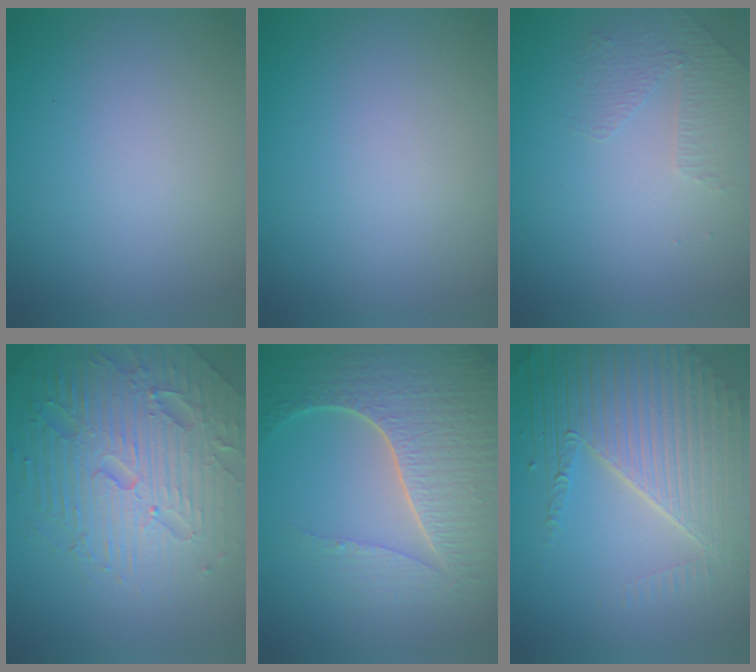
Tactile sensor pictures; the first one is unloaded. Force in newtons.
{"total": 0.0}
{"total": 1.4, "press": 0.9, "slide": 1.1}
{"total": 7.4, "press": 7.3, "slide": 1.6}
{"total": 7.7, "press": 5.6, "slide": 5.3}
{"total": 8.3, "press": 5.6, "slide": 6.1}